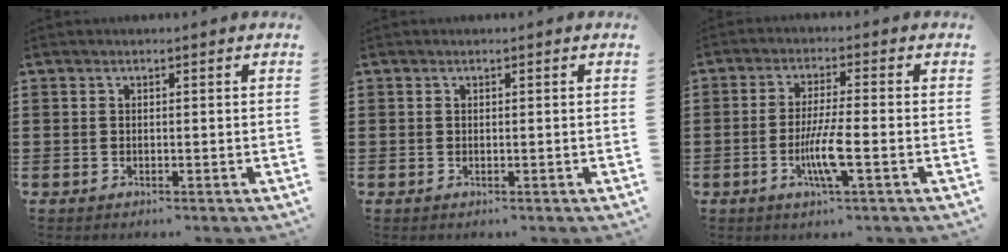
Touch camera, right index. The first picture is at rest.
{"total": 0.0}
{"total": 6.5, "force": [-2.1, 0.7, 6.1], "torque": [-0.121, -0.014, -0.041]}